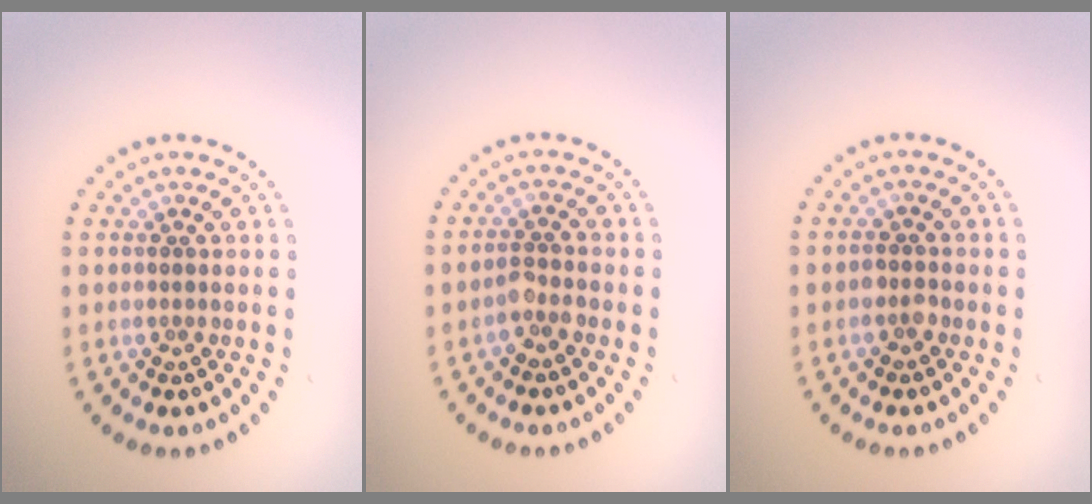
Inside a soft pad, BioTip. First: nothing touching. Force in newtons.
{"total": 1.6, "press": 1.3, "slide": 0.9}
{"total": 1.2, "press": 1.1, "slide": 0.4}